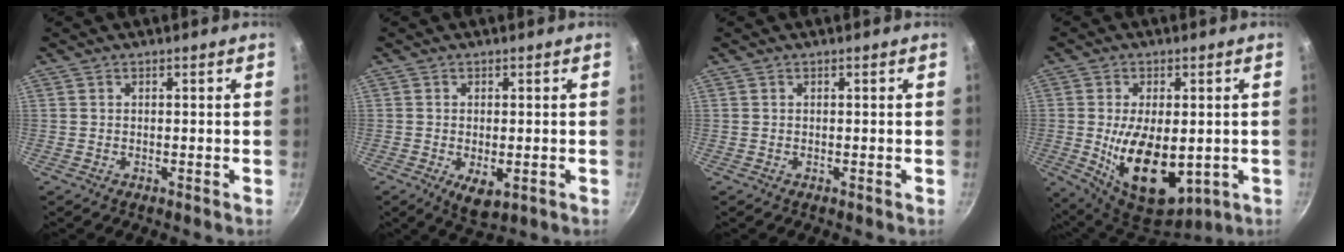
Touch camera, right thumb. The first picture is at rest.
{"total": 4.8, "force": [-1.5, 2.3, 3.9], "torque": [-0.066, -0.011, -0.016]}
{"total": 0.0}
{"total": 16.3, "force": [-2.2, 8.7, 13.6], "torque": [-0.216, -0.018, -0.009]}